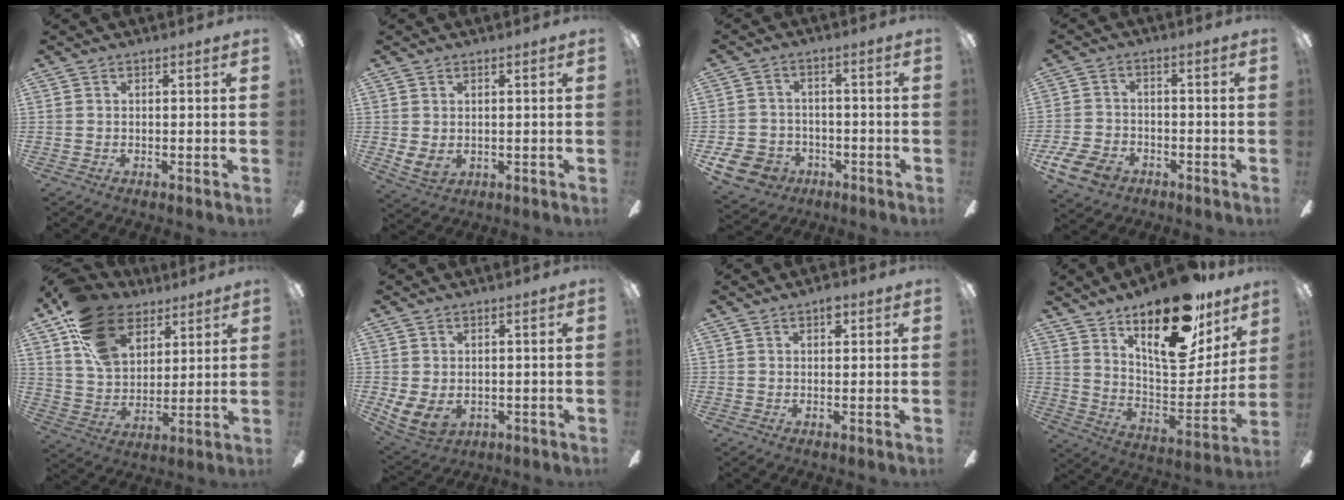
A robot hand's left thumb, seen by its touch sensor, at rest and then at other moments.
{"total": 3.6, "force": [1.0, 2.7, 2.2], "torque": [-0.046, -0.008, 0.018]}
{"total": 8.7, "force": [-4.5, 6.8, 2.9], "torque": [-0.075, 0.031, -0.083]}
{"total": 8.7, "force": [-4.9, 5.7, 4.4], "torque": [-0.106, 0.027, -0.093]}
{"total": 17.4, "force": [10.3, 11.1, 8.7], "torque": [-0.171, -0.032, 0.198]}
{"total": 5.7, "force": [0.8, 4.4, 3.6], "torque": [-0.075, -0.011, 0.015]}
{"total": 3.1, "force": [2.0, 1.7, 1.8], "torque": [-0.014, -0.004, 0.029]}
{"total": 23.9, "force": [16.2, 9.8, 14.5], "torque": [-0.201, -0.105, 0.276]}